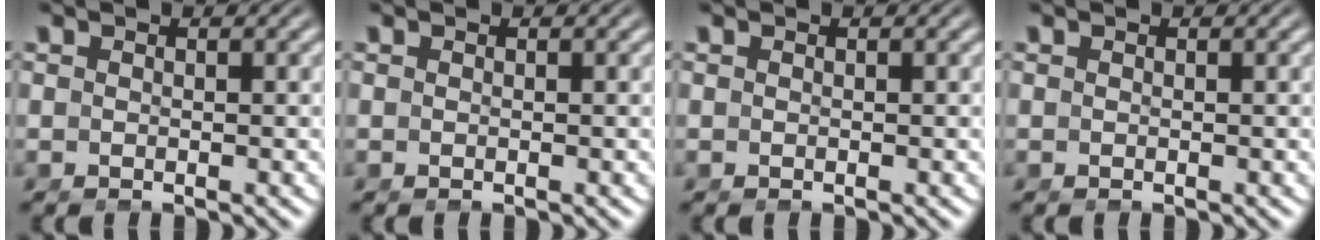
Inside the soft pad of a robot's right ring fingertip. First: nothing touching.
{"total": 0.0}
{"total": 0.0}
{"total": 0.0}